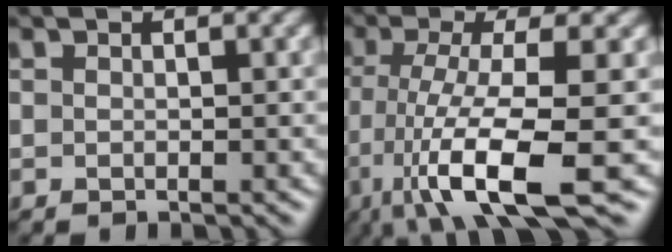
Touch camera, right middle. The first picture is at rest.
{"total": 9.9, "force": [-4.1, 2.3, 8.7], "torque": [-0.161, -0.011, -0.077]}